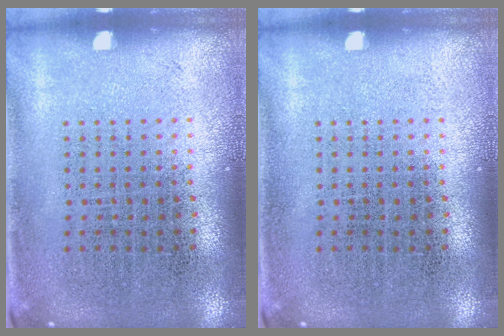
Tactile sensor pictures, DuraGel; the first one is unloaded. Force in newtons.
{"total": 0.0}